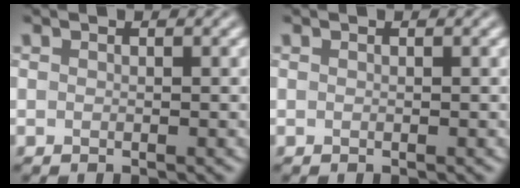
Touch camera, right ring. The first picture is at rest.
{"total": 0.0}